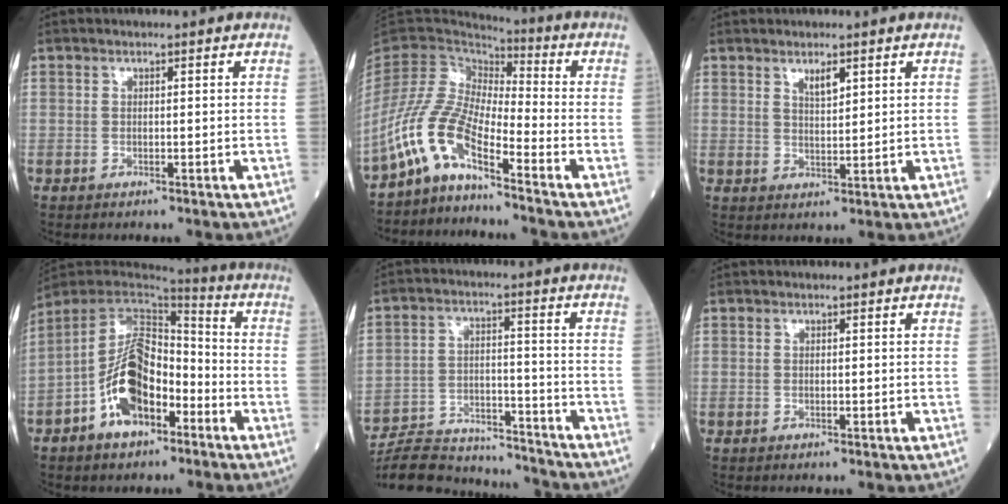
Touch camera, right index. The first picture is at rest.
{"total": 9.0, "force": [-6.2, 2.4, 6.1], "torque": [-0.147, 0.011, -0.130]}
{"total": 2.6, "force": [1.7, 0.7, 1.9], "torque": [-0.036, -0.002, 0.033]}
{"total": 13.2, "force": [-5.5, 6.5, 10.1], "torque": [-0.206, 0.017, -0.096]}
{"total": 16.8, "force": [-16.3, 2.5, 3.3], "torque": [-0.067, 0.015, -0.248]}
{"total": 0.0}